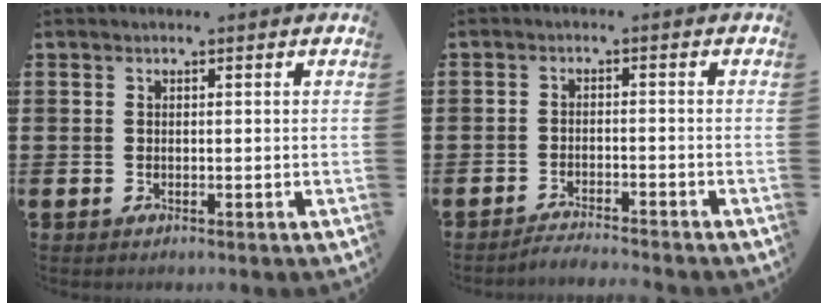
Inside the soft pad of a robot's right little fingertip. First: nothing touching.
{"total": 2.1, "force": [-2.1, -0.2, 0.2], "torque": [-0.004, 0.005, -0.042]}